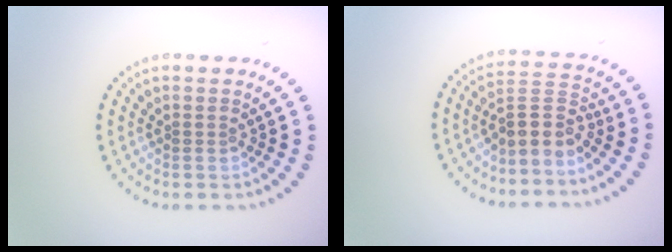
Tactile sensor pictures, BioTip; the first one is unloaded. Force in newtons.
{"total": 3.0, "press": 2.3, "slide": 1.9}